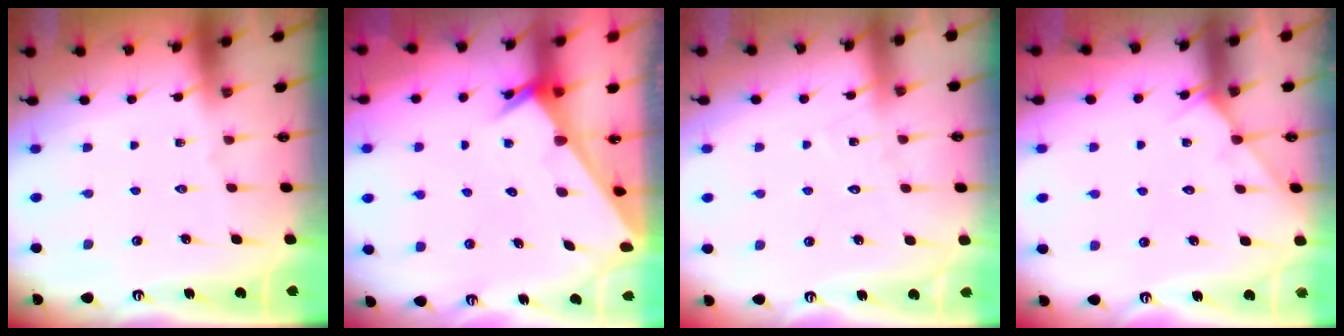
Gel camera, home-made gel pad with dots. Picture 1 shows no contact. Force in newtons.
{"total": 2.2, "press": 2.2, "slide": 0.1}
{"total": 6.6, "press": 6.6, "slide": 0.6}
{"total": 5.7, "press": 5.7, "slide": 0.5}